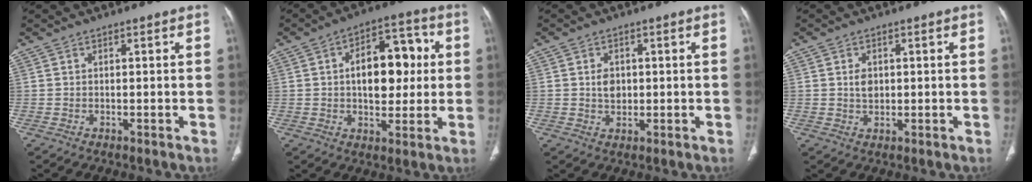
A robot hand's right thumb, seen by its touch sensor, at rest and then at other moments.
{"total": 14.2, "force": [1.6, 8.5, 11.3], "torque": [-0.124, 0.022, 0.021]}
{"total": 3.3, "force": [0.3, 2.5, 2.1], "torque": [-0.024, -0.001, 0.007]}
{"total": 2.7, "force": [0.5, 2.0, 1.8], "torque": [-0.022, -0.002, 0.010]}